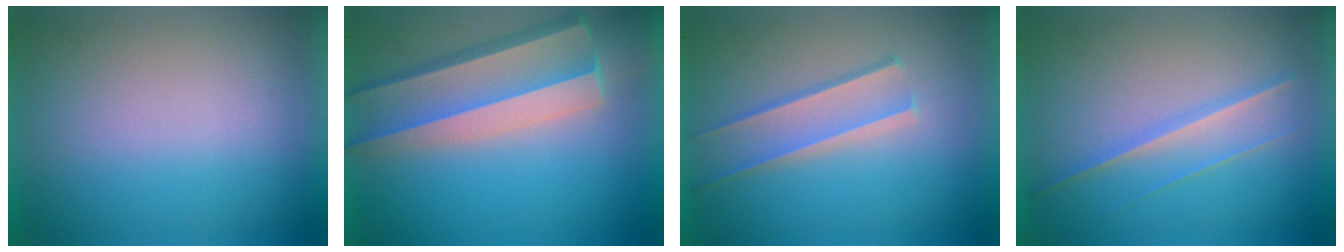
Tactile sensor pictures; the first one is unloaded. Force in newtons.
{"total": 3.4}
{"total": 1.6}
{"total": 1.3}